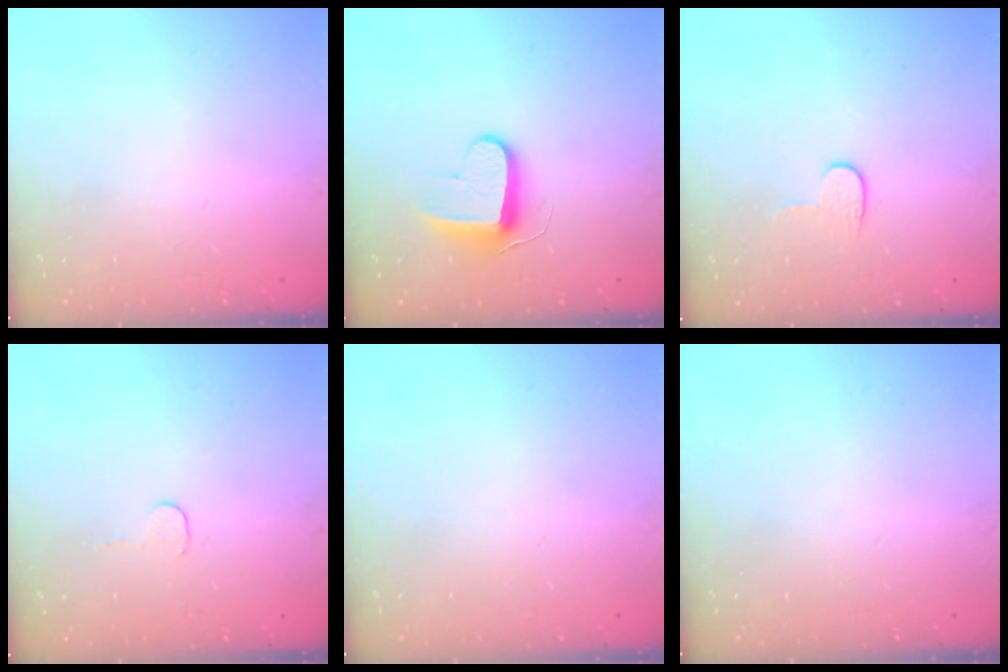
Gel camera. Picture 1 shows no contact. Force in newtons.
{"total": 9.3, "press": 9.3, "slide": 0.1}
{"total": 4.5, "press": 4.5, "slide": 0.4}
{"total": 2.7, "press": 2.7, "slide": 0.2}
{"total": 0.6, "press": 0.6, "slide": 0.2}
{"total": 0.0}